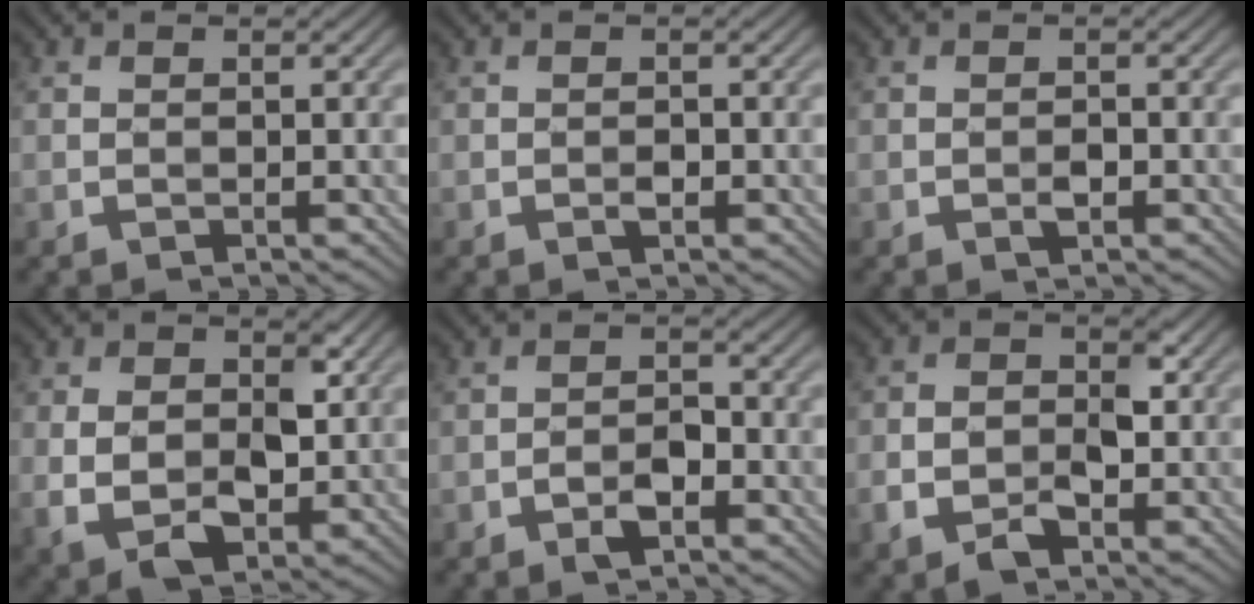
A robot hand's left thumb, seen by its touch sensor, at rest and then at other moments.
{"total": 1.1, "force": [-0.5, 0.5, 0.8], "torque": [-0.011, 0.002, -0.009]}
{"total": 1.4, "force": [-0.6, 0.7, 1.1], "torque": [-0.016, 0.002, -0.012]}
{"total": 7.2, "force": [0.2, 4.7, 5.5], "torque": [-0.108, -0.013, 0.008]}
{"total": 3.3, "force": [-1.8, 1.6, 2.2], "torque": [-0.035, 0.004, -0.037]}
{"total": 5.6, "force": [-1.9, 3.4, 4.0], "torque": [-0.061, -0.001, -0.037]}